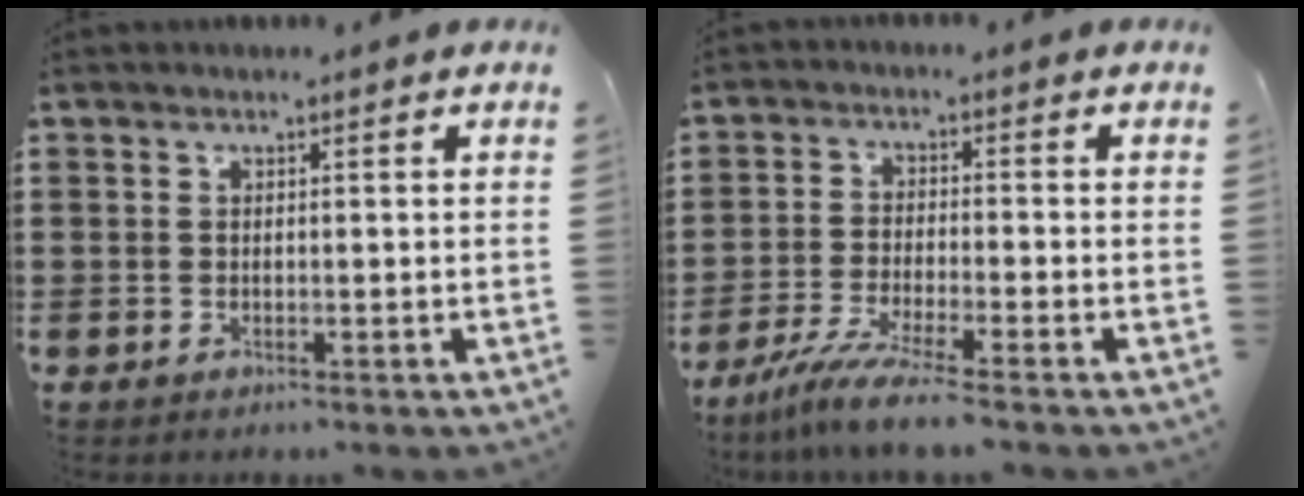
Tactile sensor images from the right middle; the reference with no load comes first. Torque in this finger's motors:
{"motor_torque": [1.68, -0.46, 0.18, 0.08]}